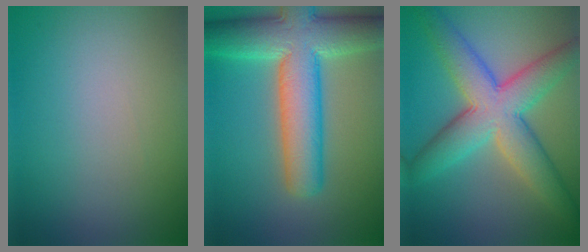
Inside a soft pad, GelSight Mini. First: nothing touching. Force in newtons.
{"total": 10.5, "press": 10.5, "slide": 0.6}
{"total": 8.5, "press": 8.5, "slide": 0.4}